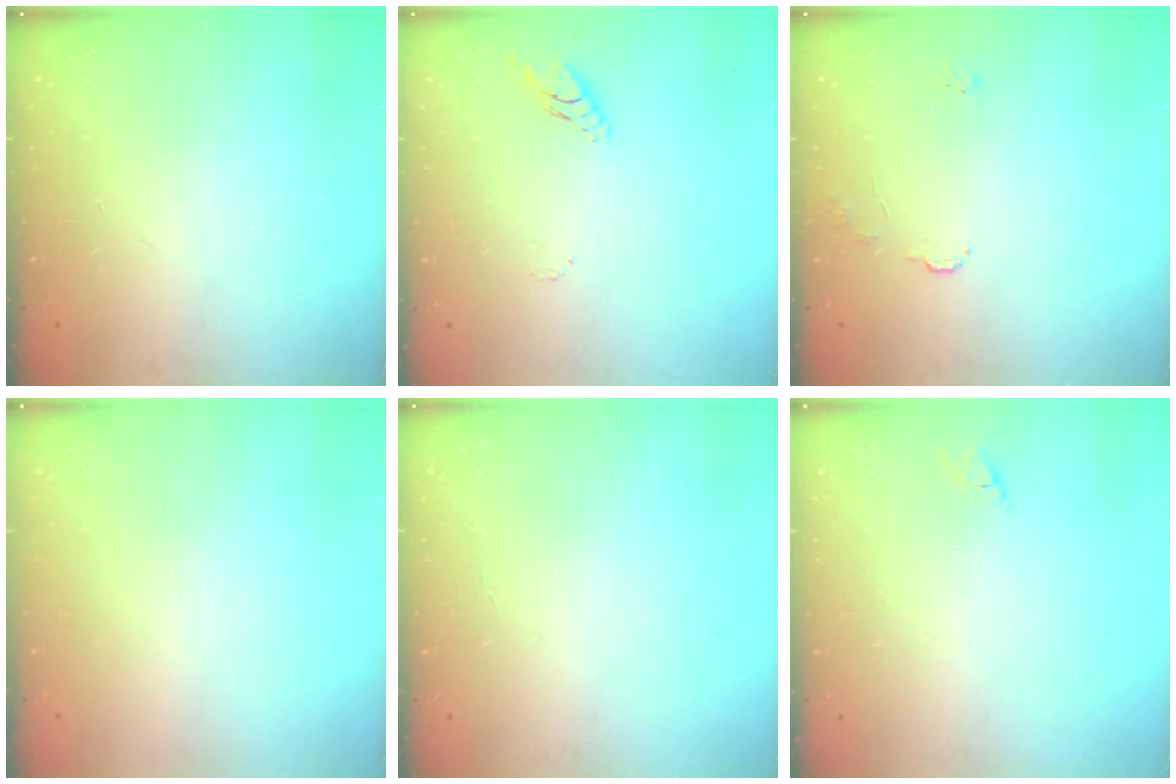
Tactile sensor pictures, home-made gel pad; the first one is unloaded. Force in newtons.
{"total": 5.4, "press": 5.4, "slide": 0.2}
{"total": 6.0, "press": 5.9, "slide": 0.7}
{"total": 0.0}
{"total": 1.8, "press": 1.8, "slide": 0.2}
{"total": 4.0, "press": 3.9, "slide": 0.3}